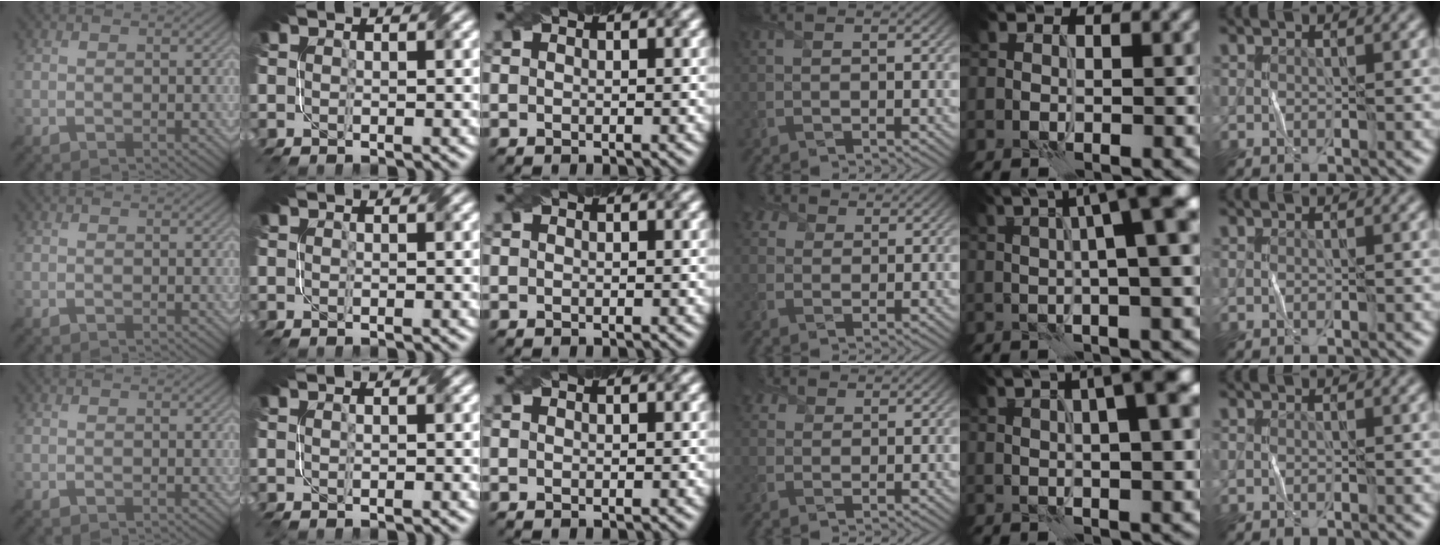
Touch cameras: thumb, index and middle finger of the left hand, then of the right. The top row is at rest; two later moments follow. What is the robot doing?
{"motion": "fold", "object": "bubble wrap"}